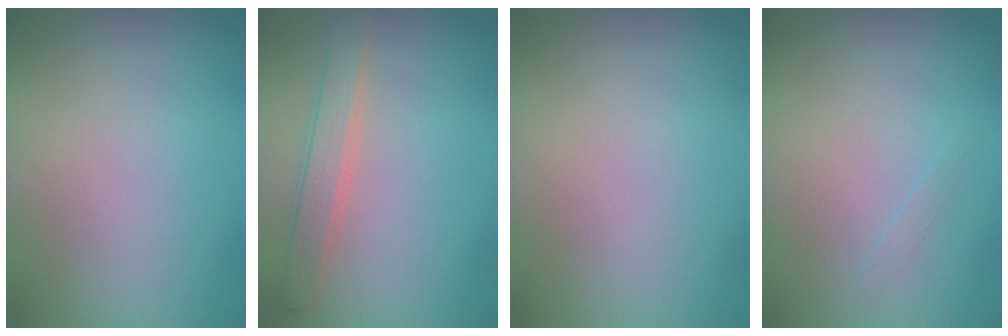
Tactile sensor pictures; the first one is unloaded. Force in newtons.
{"total": 2.5, "press": 2.4, "slide": 0.1}
{"total": 0.0}
{"total": 0.5, "press": 0.5, "slide": 0.0}